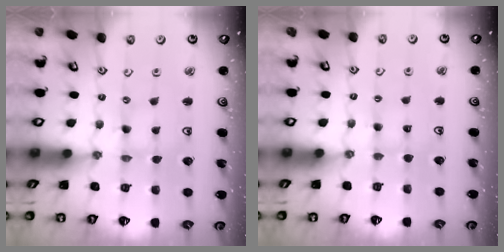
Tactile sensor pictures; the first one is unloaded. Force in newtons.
{"total": 2.3, "press": 2.3, "slide": 0.4}